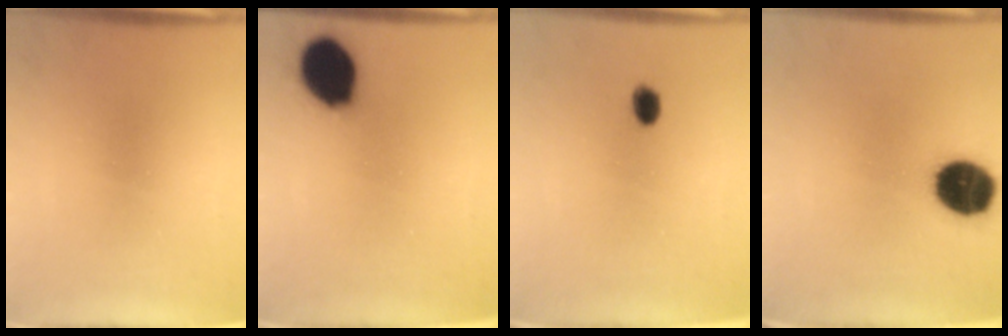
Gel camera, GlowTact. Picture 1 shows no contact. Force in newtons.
{"total": 13.0}
{"total": 2.4}
{"total": 14.2}